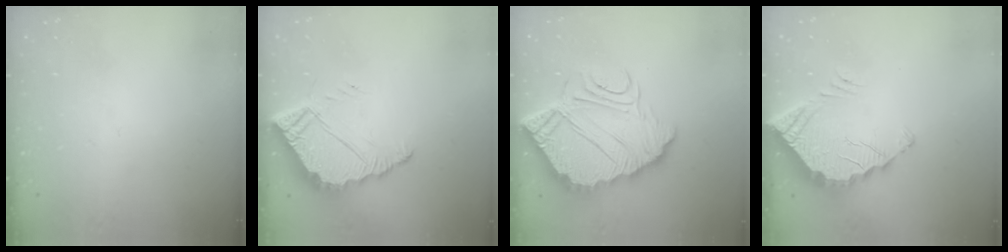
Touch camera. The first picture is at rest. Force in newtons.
{"total": 7.4, "press": 7.3, "slide": 0.6}
{"total": 15.5, "press": 15.4, "slide": 1.1}
{"total": 4.5, "press": 4.5, "slide": 0.2}